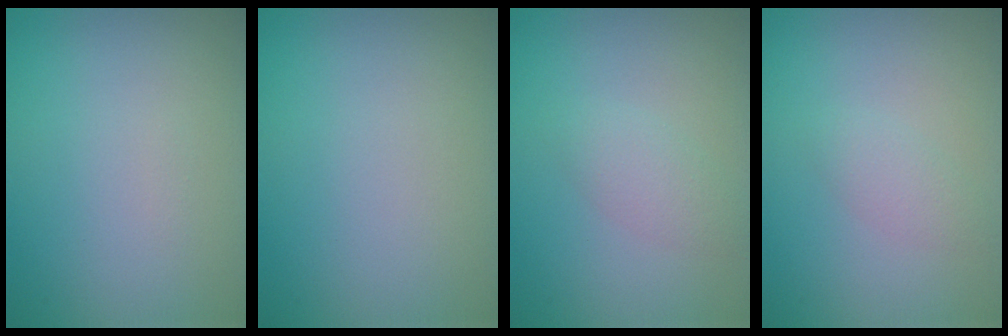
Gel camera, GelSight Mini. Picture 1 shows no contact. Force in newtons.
{"total": 0.0}
{"total": 1.8, "press": 1.8, "slide": 0.0}
{"total": 1.4, "press": 1.4, "slide": 0.1}